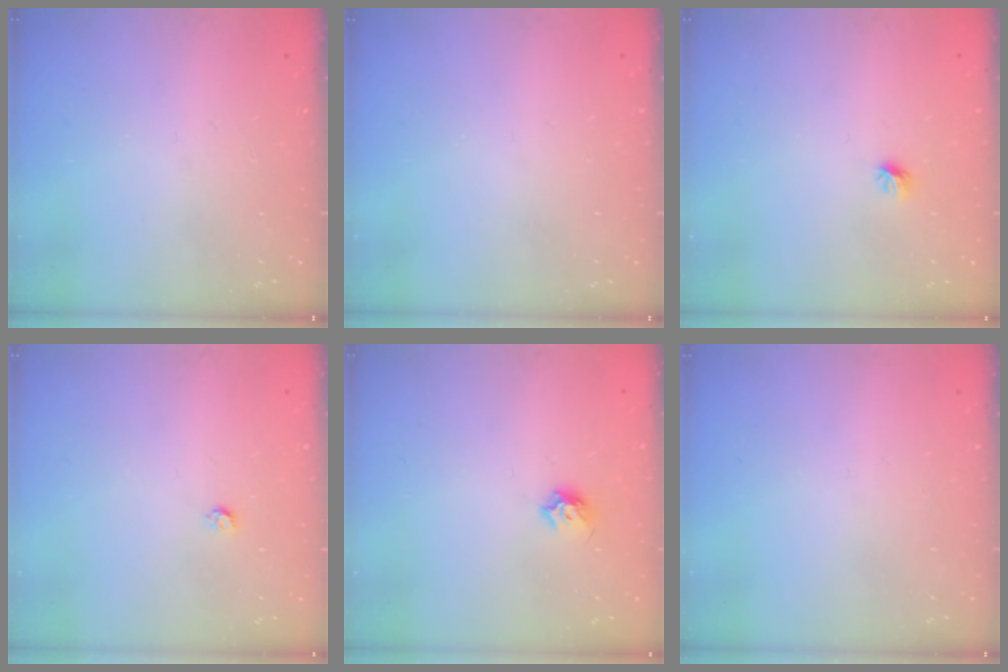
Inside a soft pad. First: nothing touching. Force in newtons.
{"total": 0.0}
{"total": 4.6, "press": 4.5, "slide": 0.9}
{"total": 3.0, "press": 3.0, "slide": 0.2}
{"total": 4.9, "press": 4.8, "slide": 1.0}
{"total": 0.0}